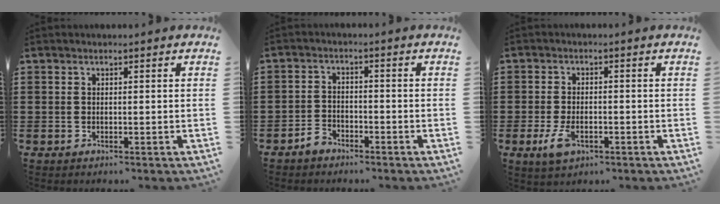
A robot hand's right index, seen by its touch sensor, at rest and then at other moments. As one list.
[{"total": 2.6, "force": [-2.2, 1.2, 0.5], "torque": [-0.014, 0.006, -0.047]}, {"total": 4.1, "force": [-1.6, 2.2, 3.2], "torque": [-0.074, -0.005, -0.032]}]